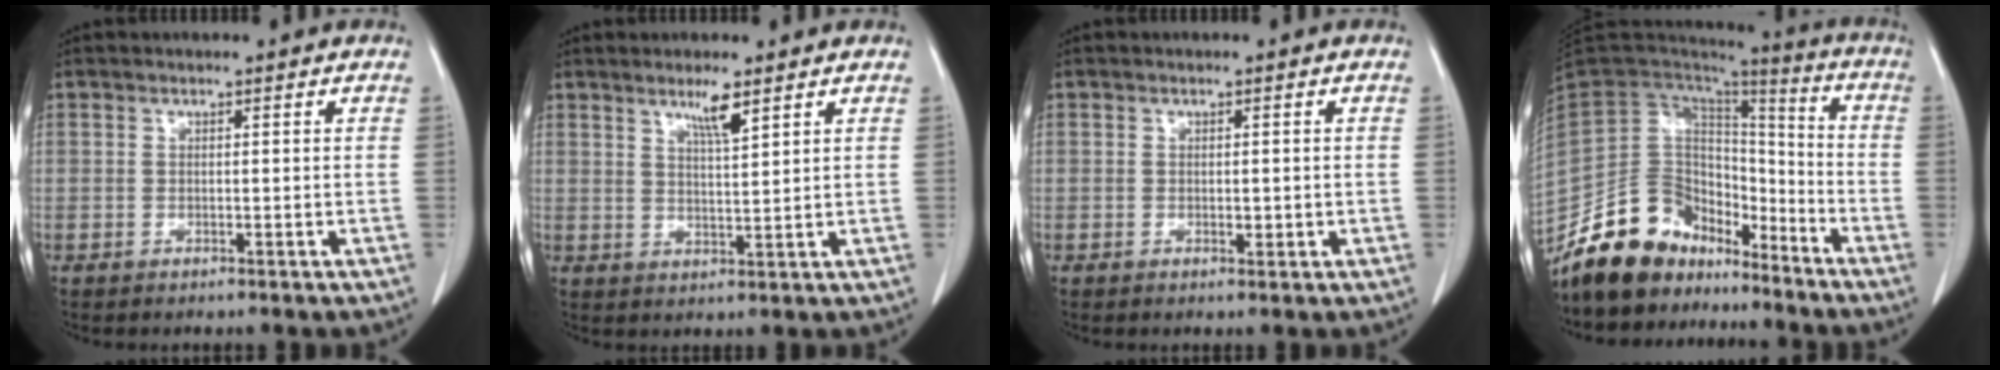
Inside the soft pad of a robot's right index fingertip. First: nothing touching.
{"total": 3.8, "force": [2.6, -0.1, 2.7], "torque": [-0.054, -0.007, 0.049]}
{"total": 1.3, "force": [-0.1, 0.5, 1.1], "torque": [-0.017, -0.002, 0.000]}
{"total": 15.3, "force": [-12.2, 8.3, 4.1], "torque": [-0.068, 0.067, -0.215]}